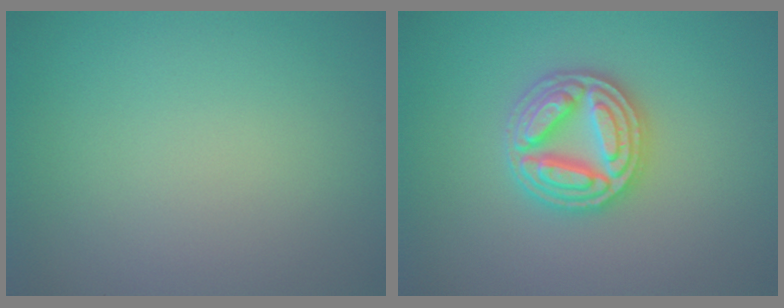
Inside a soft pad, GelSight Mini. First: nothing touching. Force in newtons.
{"total": 4.9, "press": 4.8, "slide": 0.8}